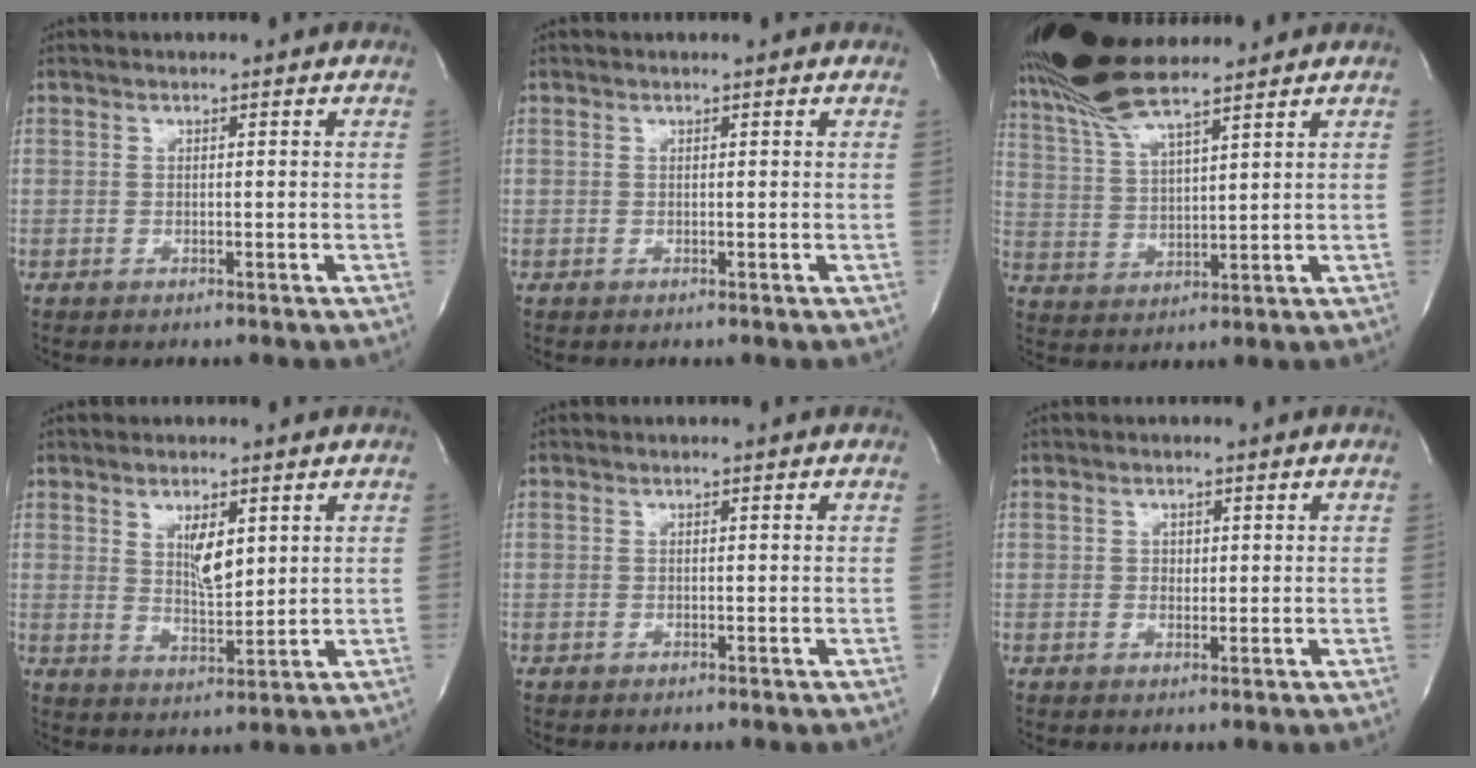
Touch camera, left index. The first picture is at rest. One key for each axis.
{"total": 0.0}
{"total": 11.2, "fx": 9.8, "fy": 1.2, "fz": 5.5, "tx": -0.117, "ty": 0.014, "tz": 0.191}
{"total": 5.2, "fx": 1.9, "fy": 2.0, "fz": 4.4, "tx": -0.084, "ty": -0.008, "tz": 0.039}
{"total": 0.0}
{"total": 1.6, "fx": 0.2, "fy": 1.3, "fz": 0.8, "tx": -0.012, "ty": -0.006, "tz": 0.002}